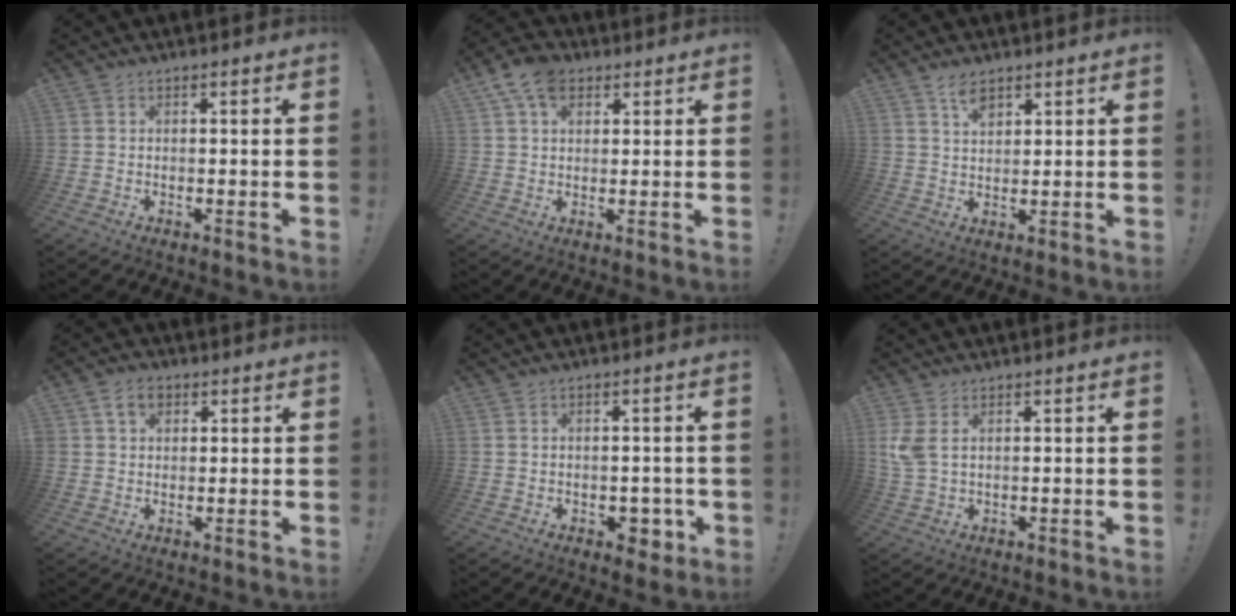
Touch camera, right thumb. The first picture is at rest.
{"total": 9.1, "force": [4.4, 6.0, 5.3], "torque": [-0.094, -0.002, 0.086]}
{"total": 5.0, "force": [3.5, 2.1, 2.8], "torque": [-0.041, -0.019, 0.061]}
{"total": 5.4, "force": [2.4, 3.9, 2.9], "torque": [-0.042, 0.004, 0.044]}
{"total": 4.9, "force": [-1.1, 3.9, 2.8], "torque": [-0.026, 0.011, -0.012]}
{"total": 4.5, "force": [1.5, 2.1, 3.7], "torque": [-0.077, -0.004, 0.025]}